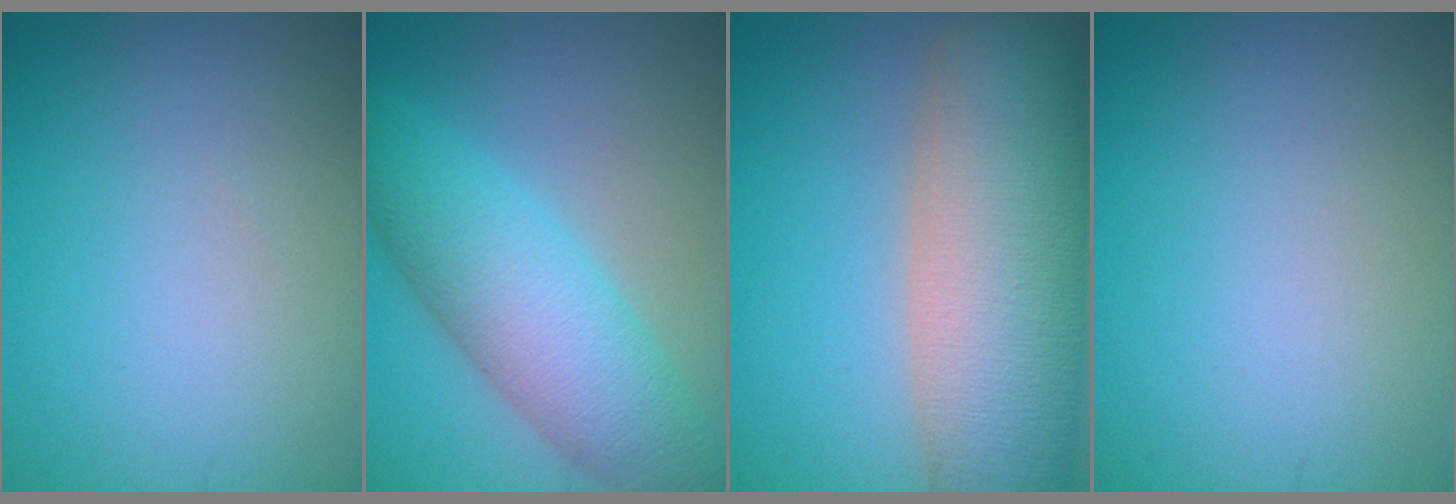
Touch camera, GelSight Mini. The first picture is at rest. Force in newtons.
{"total": 8.0, "press": 8.0, "slide": 0.2}
{"total": 12.3, "press": 12.2, "slide": 0.9}
{"total": 0.0}